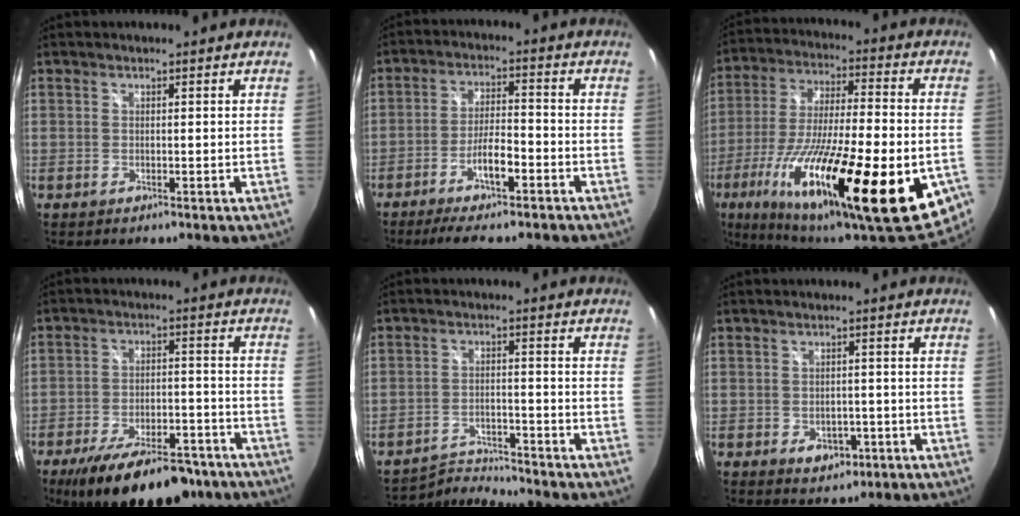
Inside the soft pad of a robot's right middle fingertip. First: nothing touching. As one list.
[{"total": 9.5, "force": [-7.0, 1.2, 6.3], "torque": [-0.135, -0.007, -0.117]}, {"total": 34.3, "force": [-15.7, 7.7, 29.5], "torque": [-0.482, -0.056, -0.254]}, {"total": 19.0, "force": [-13.8, 7.3, 10.8], "torque": [-0.191, -0.018, -0.193]}, {"total": 5.5, "force": [-5.4, -0.7, -0.5], "torque": [-0.009, 0.015, -0.099]}, {"total": 4.8, "force": [-2.0, 3.5, 2.6], "torque": [-0.046, 0.002, -0.018]}]